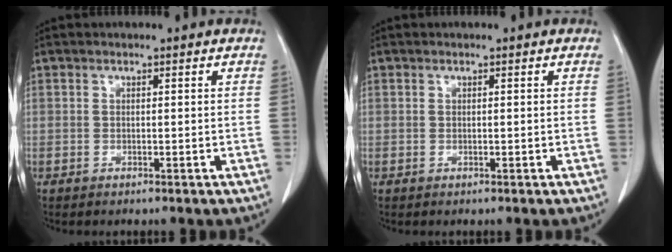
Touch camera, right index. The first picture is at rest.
{"total": 0.0}